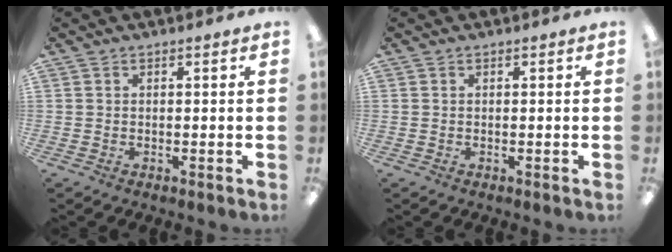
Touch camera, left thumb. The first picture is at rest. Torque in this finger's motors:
{"motor_torque": [0.00, 0.00, 0.01, -0.01, 0.00]}